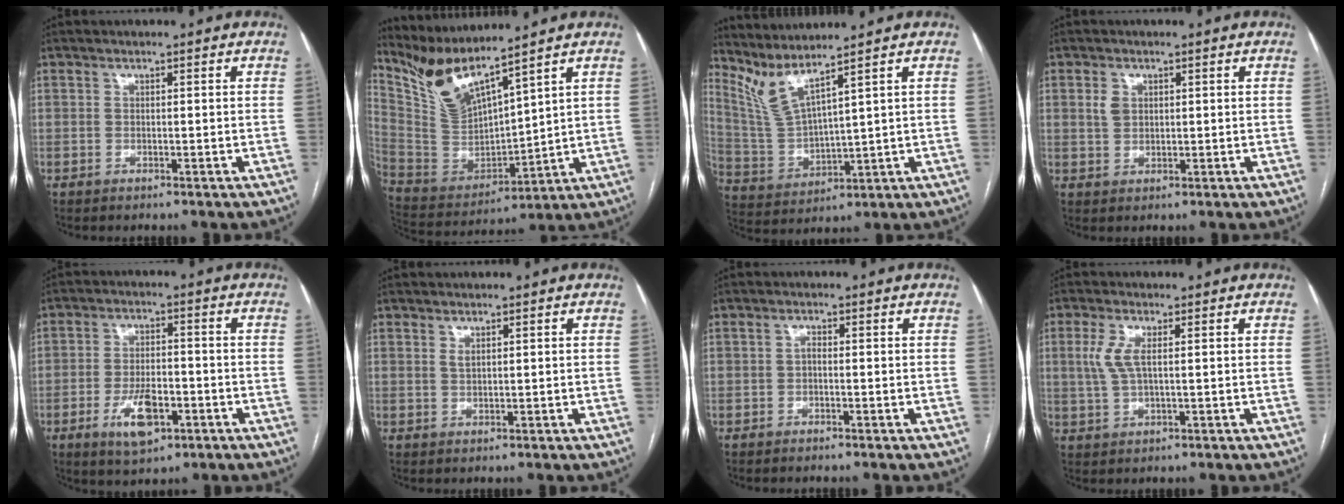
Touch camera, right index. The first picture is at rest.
{"total": 10.8, "force": [9.8, -0.3, 4.6], "torque": [-0.106, -0.011, 0.209]}
{"total": 7.0, "force": [6.0, -1.3, 3.4], "torque": [-0.088, -0.014, 0.138]}
{"total": 2.4, "force": [0.8, 1.9, 1.3], "torque": [-0.029, 0.005, 0.019]}
{"total": 7.7, "force": [-3.3, 3.2, 6.2], "torque": [-0.117, -0.003, -0.052]}
{"total": 0.8, "force": [0.6, 0.3, 0.6], "torque": [-0.012, -0.002, 0.012]}
{"total": 0.8, "force": [-0.4, 0.3, 0.6], "torque": [-0.011, 0.004, -0.011]}
{"total": 4.1, "force": [0.9, 1.2, 3.8], "torque": [-0.098, 0.004, 0.020]}